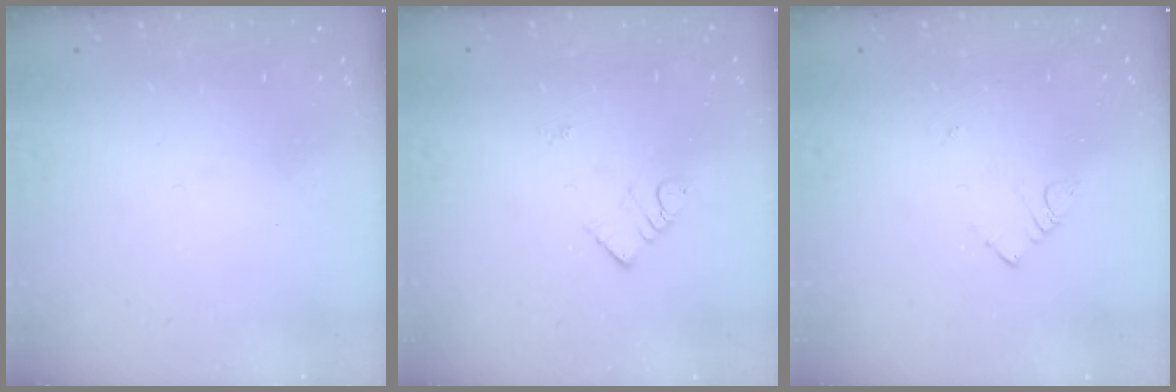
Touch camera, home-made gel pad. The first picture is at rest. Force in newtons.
{"total": 3.6, "press": 3.5, "slide": 0.5}
{"total": 3.0, "press": 2.9, "slide": 0.4}